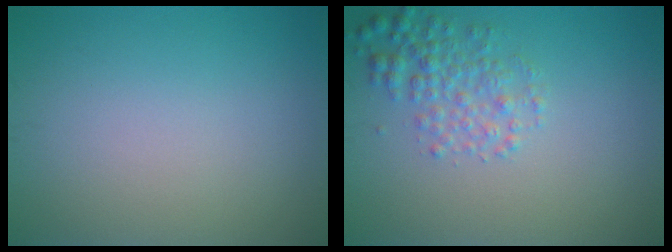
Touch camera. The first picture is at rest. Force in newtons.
{"total": 2.9, "press": 2.9, "slide": 0.1}